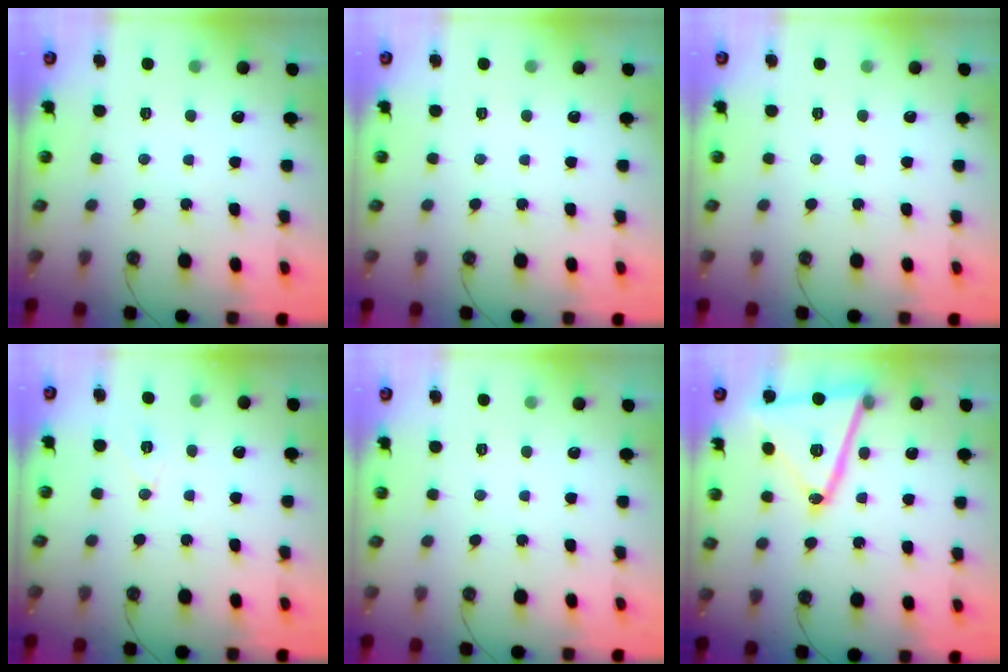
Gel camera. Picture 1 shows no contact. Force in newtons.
{"total": 0.0}
{"total": 0.0}
{"total": 7.0, "press": 5.3, "slide": 4.5}
{"total": 0.0}
{"total": 21.0, "press": 20.7, "slide": 3.5}